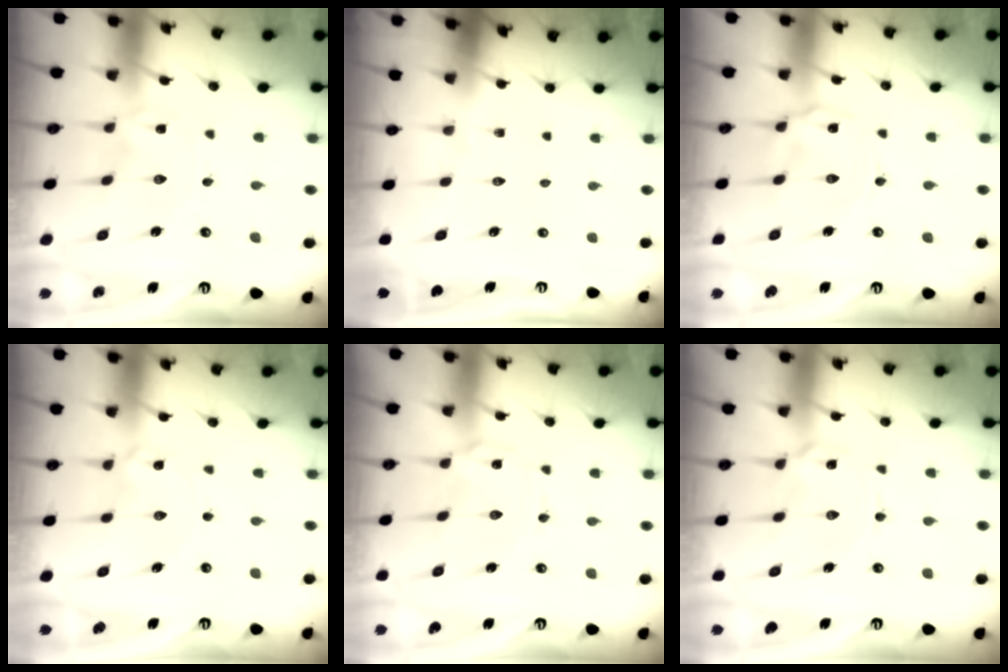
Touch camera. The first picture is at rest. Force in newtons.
{"total": 0.0}
{"total": 1.7, "press": 1.7, "slide": 0.5}
{"total": 1.2, "press": 1.2, "slide": 0.1}
{"total": 0.6, "press": 0.5, "slide": 0.4}
{"total": 2.6, "press": 2.6, "slide": 0.3}